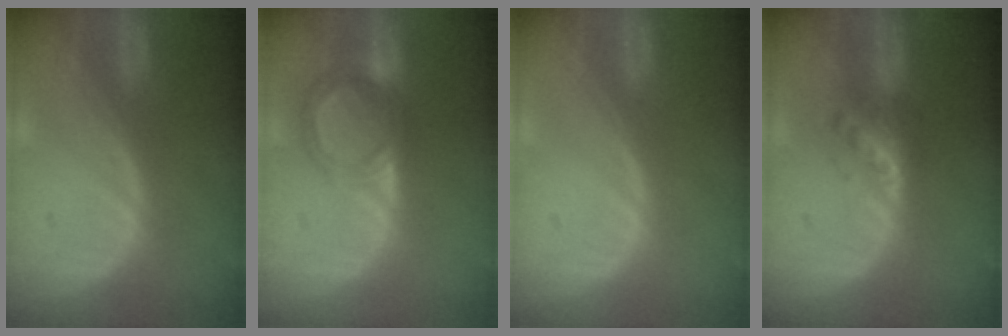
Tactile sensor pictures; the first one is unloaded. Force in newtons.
{"total": 6.5, "press": 5.7, "slide": 3.1}
{"total": 0.0}
{"total": 4.9, "press": 4.4, "slide": 2.1}